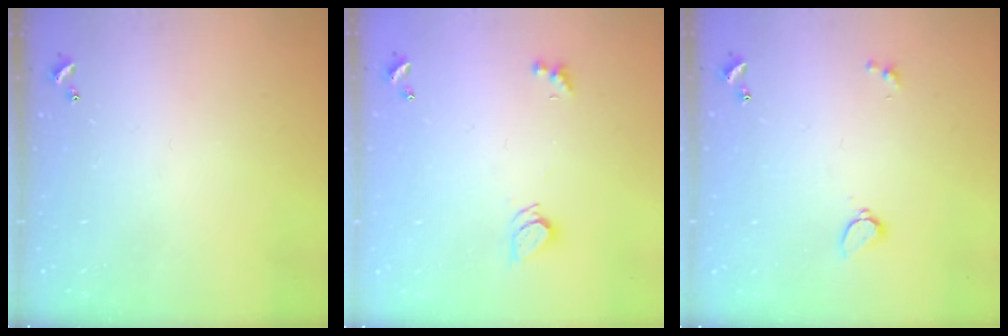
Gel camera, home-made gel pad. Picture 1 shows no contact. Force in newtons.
{"total": 2.3, "press": 2.3, "slide": 0.2}
{"total": 1.7, "press": 1.6, "slide": 0.5}